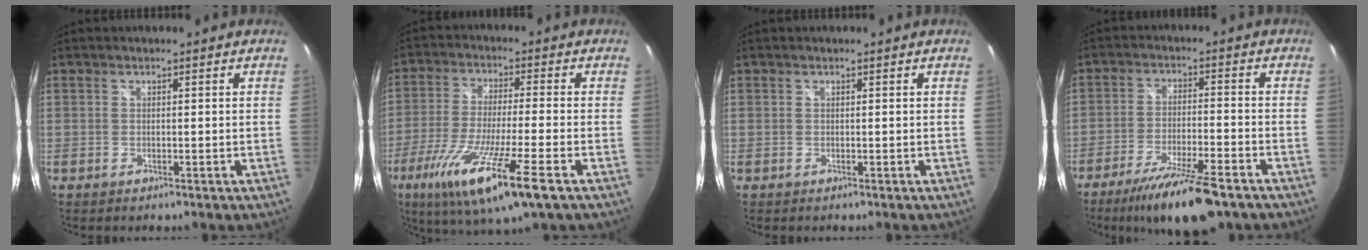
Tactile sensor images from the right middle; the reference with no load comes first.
{"total": 17.1, "force": [-8.9, 1.3, 14.5], "torque": [-0.288, -0.055, -0.161]}
{"total": 0.0}
{"total": 13.6, "force": [-10.3, 2.4, 8.6], "torque": [-0.171, -0.027, -0.170]}